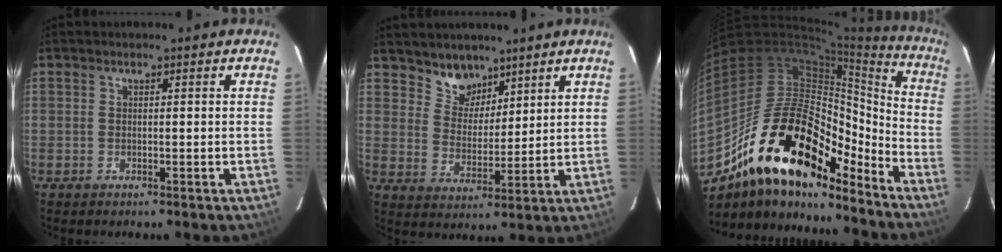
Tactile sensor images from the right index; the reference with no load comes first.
{"total": 6.8, "force": [5.4, 3.9, 1.5], "torque": [-0.018, 0.004, 0.103]}
{"total": 26.1, "force": [-17.2, 10.6, 16.5], "torque": [-0.281, -0.003, -0.292]}